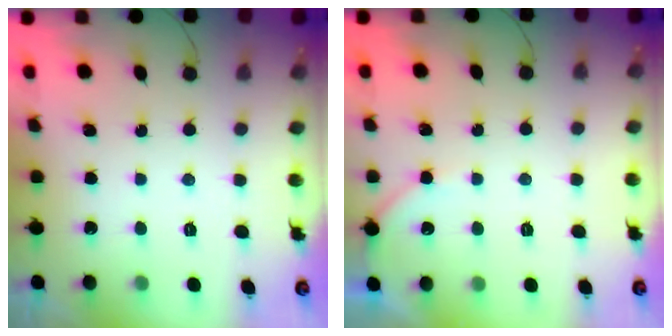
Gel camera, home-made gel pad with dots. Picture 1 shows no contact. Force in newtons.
{"total": 3.9, "press": 3.8, "slide": 0.6}